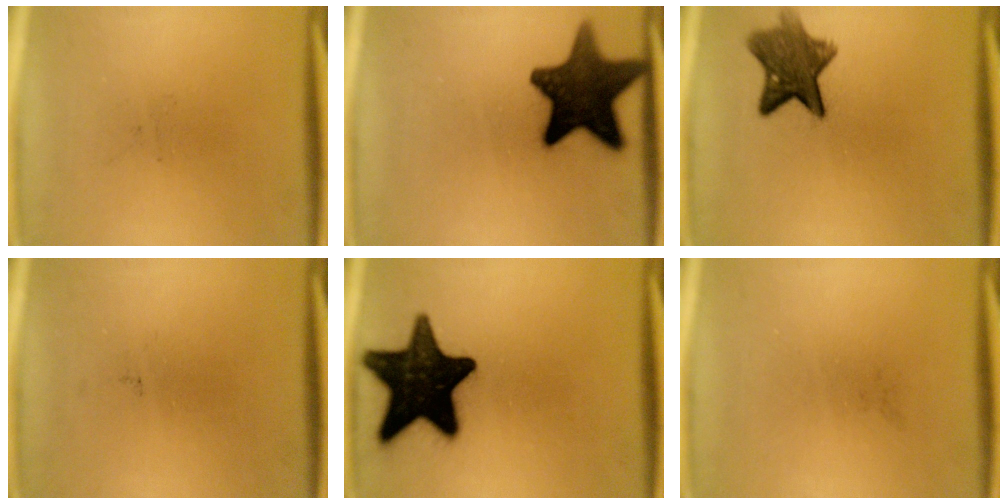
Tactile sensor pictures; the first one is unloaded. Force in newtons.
{"total": 15.5}
{"total": 8.6}
{"total": 0.0}
{"total": 18.4}
{"total": 0.0}